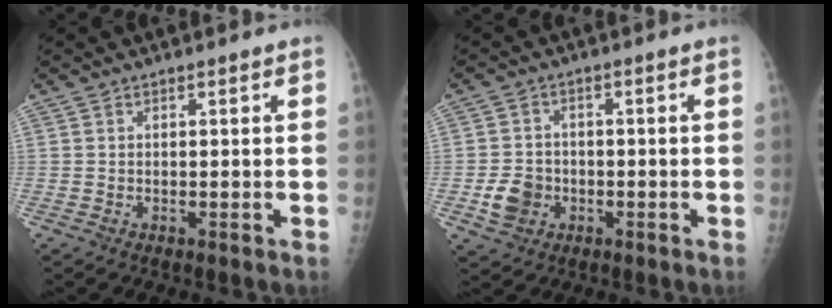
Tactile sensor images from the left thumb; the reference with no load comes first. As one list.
[{"total": 5.8, "force": [-1.8, 4.8, 2.6], "torque": [-0.033, 0.011, -0.029]}]